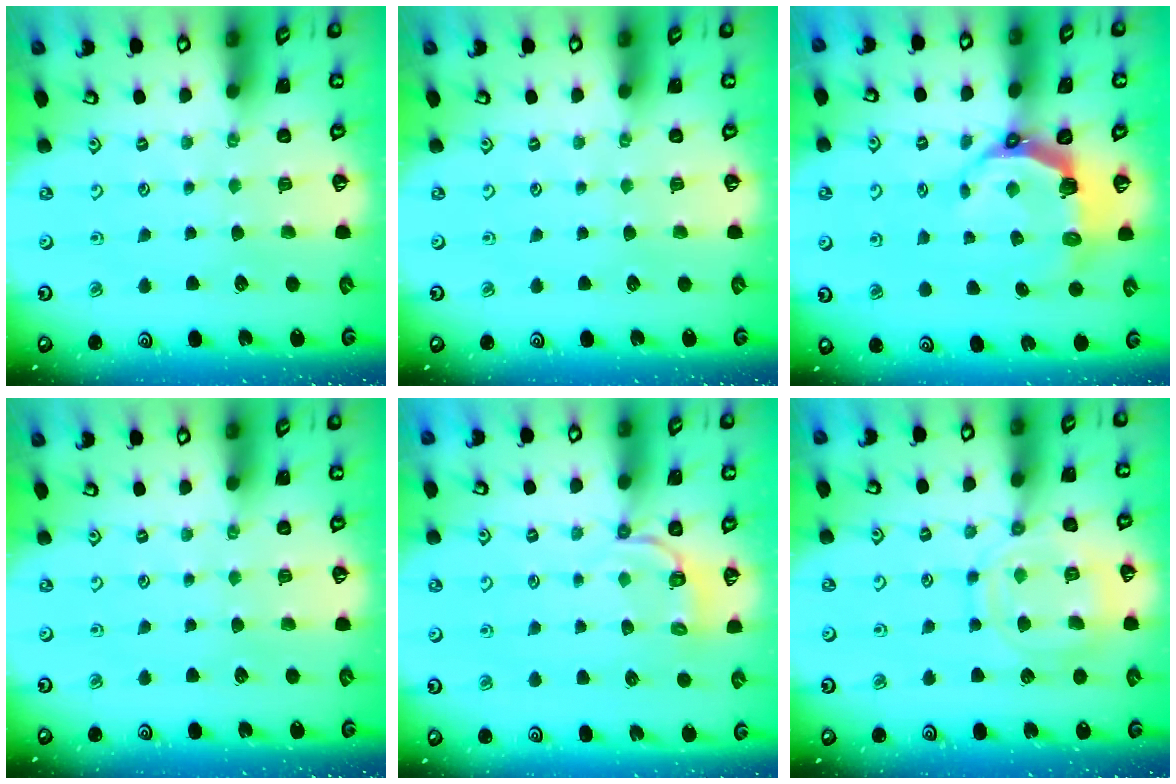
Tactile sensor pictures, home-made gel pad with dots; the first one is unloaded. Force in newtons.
{"total": 0.0}
{"total": 8.1, "press": 6.4, "slide": 5.0}
{"total": 0.0}
{"total": 3.6, "press": 3.0, "slide": 2.1}
{"total": 13.4, "press": 13.4, "slide": 1.2}